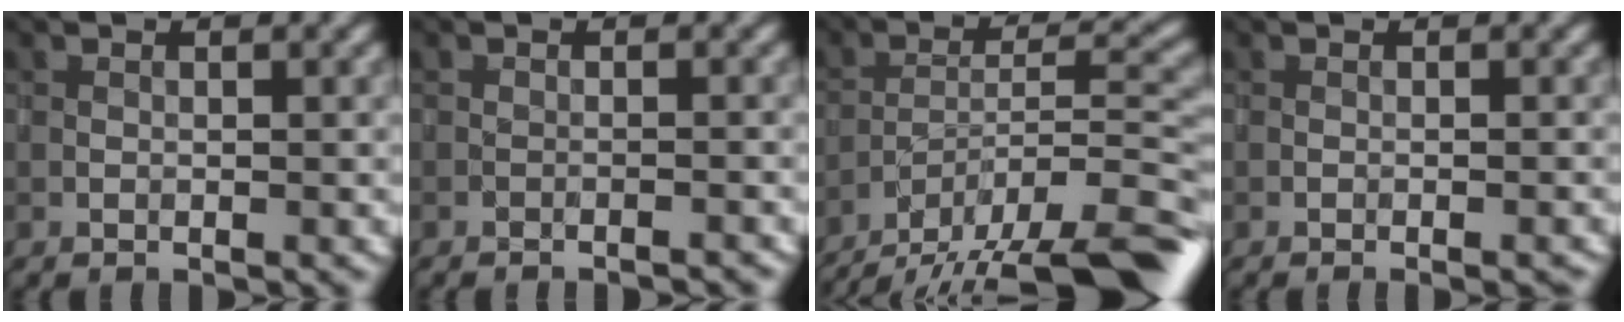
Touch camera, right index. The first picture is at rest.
{"total": 2.0, "force": [-2.0, 0.1, 0.3], "torque": [0.004, 0.015, -0.023]}
{"total": 15.7, "force": [-13.2, 3.8, 7.5], "torque": [-0.121, -0.010, -0.191]}
{"total": 1.1, "force": [-0.8, 0.1, 0.8], "torque": [-0.012, 0.004, -0.010]}